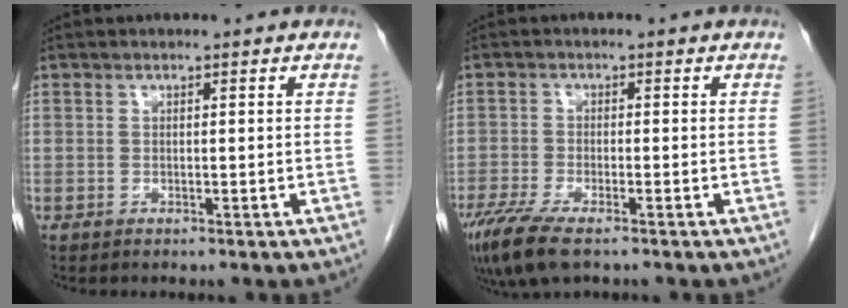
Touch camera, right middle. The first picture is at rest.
{"total": 7.2, "force": [-4.9, 1.5, 5.0], "torque": [-0.094, -0.020, -0.085]}